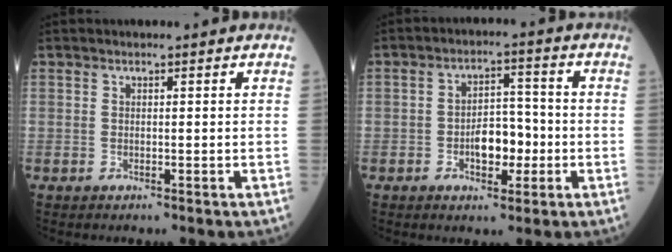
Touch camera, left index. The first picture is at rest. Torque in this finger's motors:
{"motor_torque": [0.50, 0.38, 0.10, 0.04]}